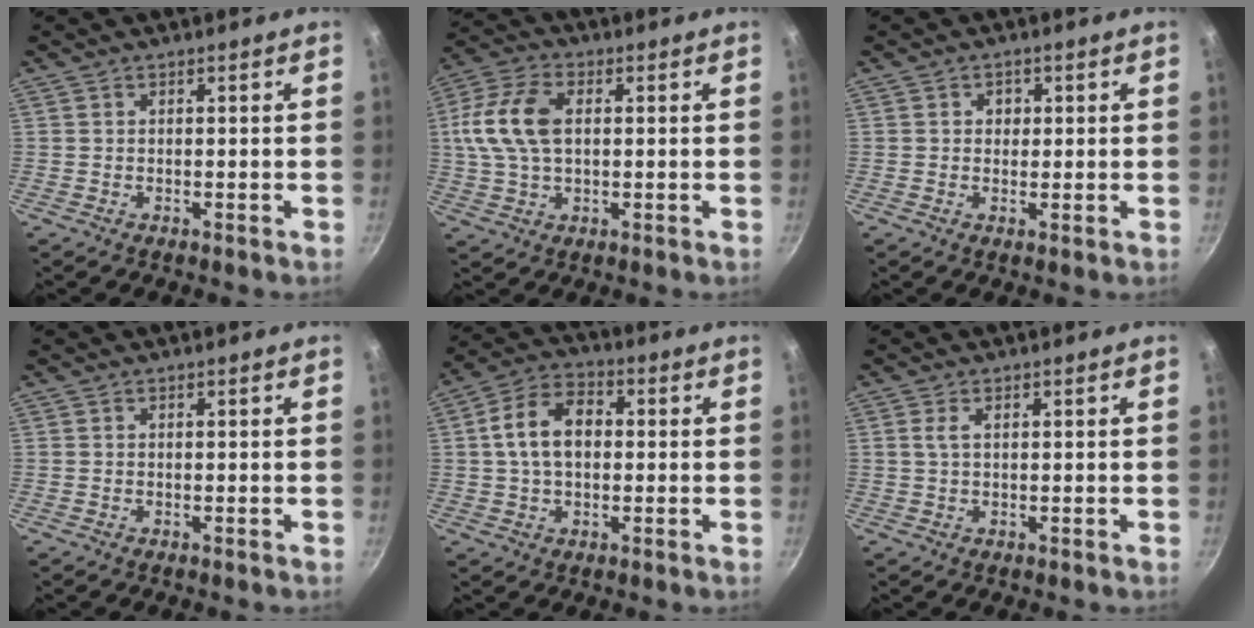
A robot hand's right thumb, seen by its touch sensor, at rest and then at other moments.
{"total": 12.2, "force": [1.6, 7.4, 9.6], "torque": [-0.187, 0.018, 0.019]}
{"total": 2.0, "force": [0.8, 1.5, 1.0], "torque": [-0.003, -0.005, 0.011]}
{"total": 0.0}
{"total": 10.7, "force": [0.9, 7.2, 7.9], "torque": [-0.122, 0.025, 0.003]}
{"total": 1.9, "force": [0.5, 1.0, 1.5], "torque": [-0.027, 0.001, 0.010]}